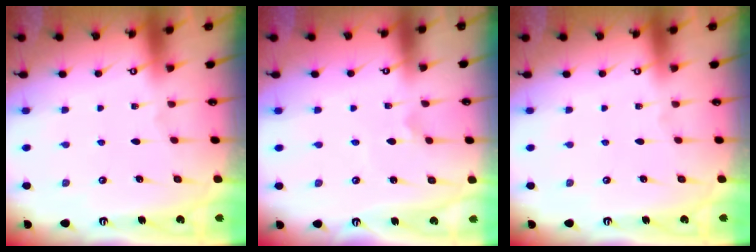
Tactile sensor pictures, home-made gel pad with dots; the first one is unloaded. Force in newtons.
{"total": 1.7, "press": 1.7, "slide": 0.1}
{"total": 0.0}